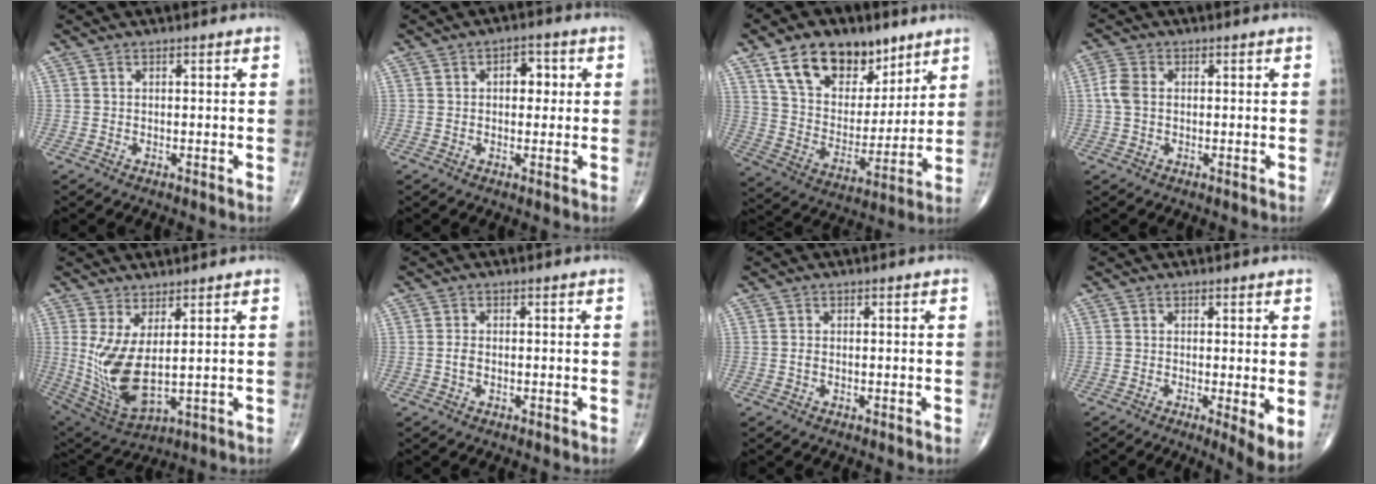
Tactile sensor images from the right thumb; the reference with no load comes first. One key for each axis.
{"total": 4.2, "fx": 0.7, "fy": 2.7, "fz": 3.1, "tx": -0.022, "ty": 0.006, "tz": 0.006}
{"total": 18.9, "fx": 11.3, "fy": 11.4, "fz": 10.0, "tx": -0.122, "ty": -0.043, "tz": 0.199}
{"total": 3.7, "fx": 0.1, "fy": 2.5, "fz": 2.7, "tx": -0.067, "ty": 0.009, "tz": -0.004}
{"total": 11.7, "fx": 1.7, "fy": 4.5, "fz": 10.7, "tx": -0.232, "ty": -0.030, "tz": 0.054}
{"total": 1.6, "fx": -0.3, "fy": 1.0, "fz": 1.3, "tx": -0.026, "ty": 0.002, "tz": -0.008}
{"total": 0.8, "fx": -0.1, "fy": 0.5, "fz": 0.6, "tx": -0.014, "ty": 0.000, "tz": -0.003}
{"total": 4.9, "fx": -0.4, "fy": 1.1, "fz": 4.8, "tx": -0.078, "ty": -0.017, "tz": -0.011}